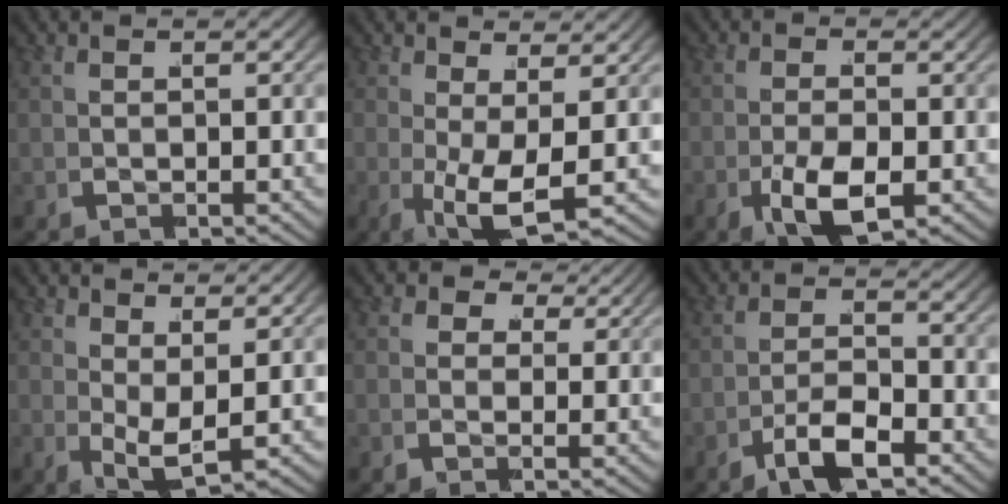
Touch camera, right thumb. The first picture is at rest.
{"total": 4.9, "force": [-0.5, 2.4, 4.2], "torque": [-0.079, -0.026, -0.006]}
{"total": 4.3, "force": [-2.0, 2.4, 3.0], "torque": [-0.072, -0.029, -0.032]}
{"total": 3.0, "force": [0.6, 1.6, 2.5], "torque": [-0.049, -0.020, 0.012]}
{"total": 2.8, "force": [1.9, 1.9, 0.9], "torque": [-0.025, -0.002, 0.022]}
{"total": 3.4, "force": [-2.6, 1.1, 1.9], "torque": [-0.031, -0.006, -0.053]}